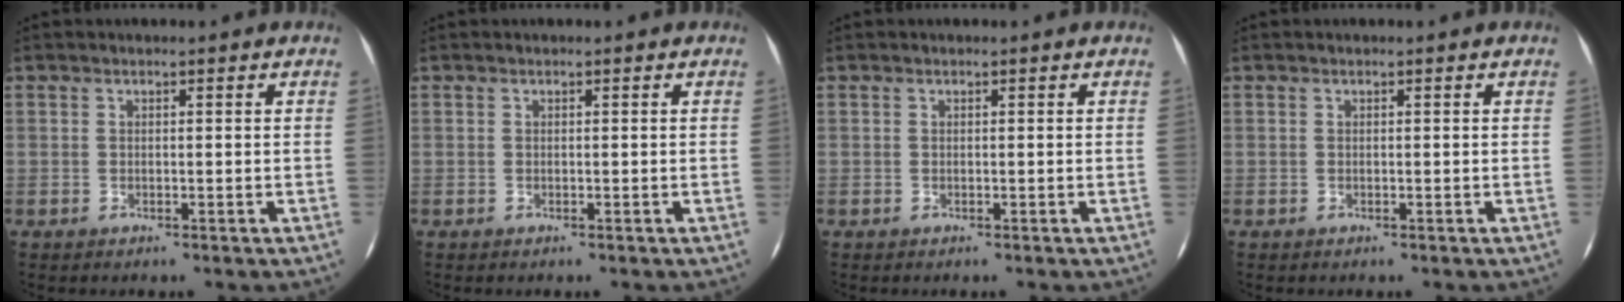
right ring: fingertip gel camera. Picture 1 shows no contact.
{"total": 0.0}
{"total": 0.0}
{"total": 0.0}